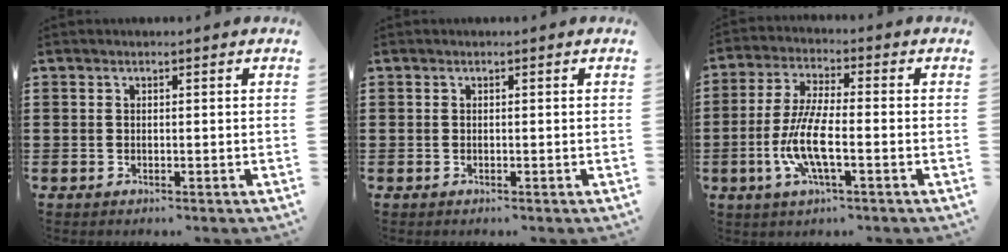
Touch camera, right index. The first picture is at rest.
{"total": 0.0}
{"total": 8.3, "force": [-2.6, 2.1, 7.6], "torque": [-0.173, -0.014, -0.058]}